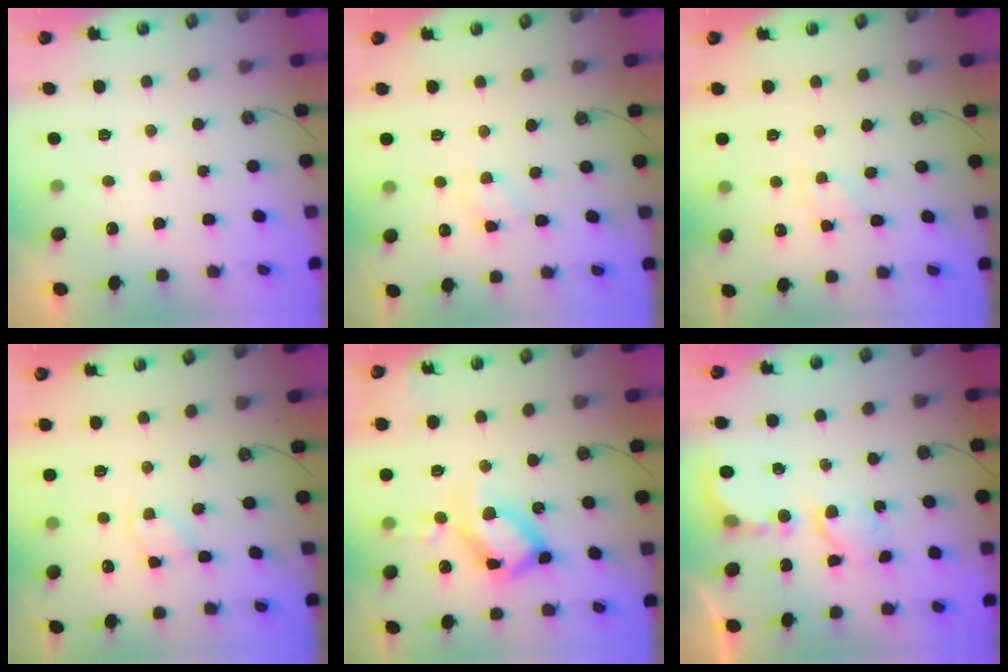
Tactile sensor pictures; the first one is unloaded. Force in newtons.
{"total": 4.8, "press": 4.7, "slide": 0.8}
{"total": 1.9, "press": 1.9, "slide": 0.4}
{"total": 2.1, "press": 2.1, "slide": 0.3}
{"total": 20.3, "press": 20.2, "slide": 1.8}
{"total": 6.0, "press": 6.0, "slide": 0.5}